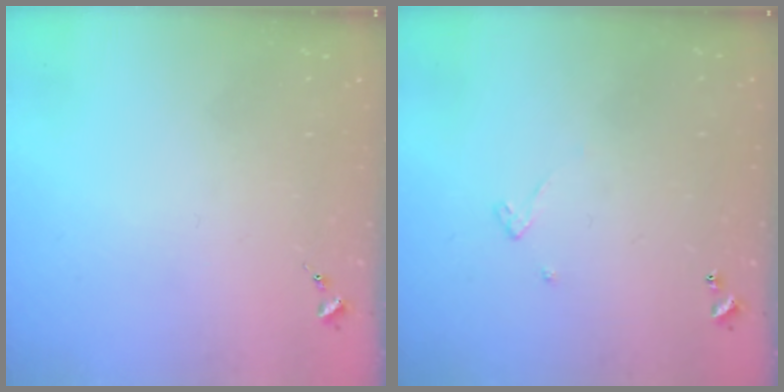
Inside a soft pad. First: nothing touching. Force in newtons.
{"total": 3.4, "press": 3.4, "slide": 0.1}